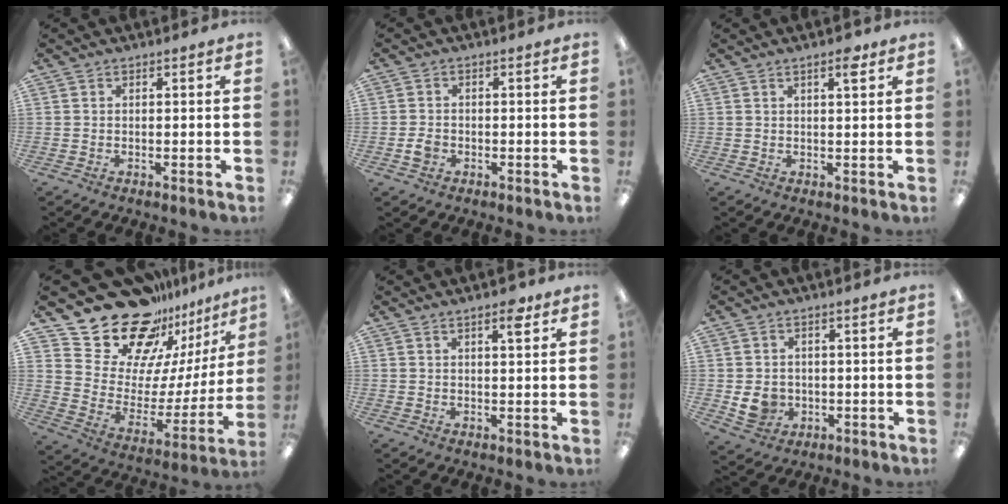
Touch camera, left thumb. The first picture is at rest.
{"total": 2.4, "force": [-0.8, 2.0, 1.0], "torque": [-0.016, 0.005, -0.015]}
{"total": 3.3, "force": [2.2, 1.0, 2.3], "torque": [-0.027, -0.008, 0.033]}
{"total": 25.2, "force": [19.7, 12.6, 9.4], "torque": [-0.149, -0.140, 0.366]}
{"total": 4.0, "force": [2.6, 1.2, 2.8], "torque": [-0.028, -0.009, 0.037]}
{"total": 6.2, "force": [-0.6, 5.6, 2.5], "torque": [-0.038, 0.003, -0.009]}